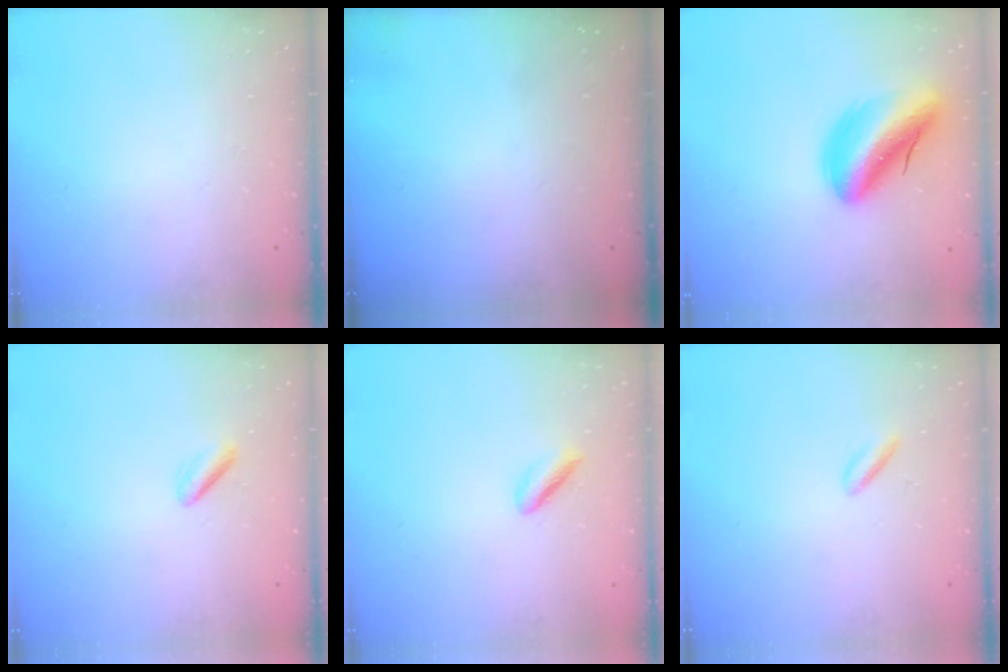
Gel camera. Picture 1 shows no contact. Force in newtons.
{"total": 0.0}
{"total": 14.0, "press": 13.3, "slide": 4.1}
{"total": 1.1, "press": 0.7, "slide": 0.8}
{"total": 2.3, "press": 2.1, "slide": 1.0}
{"total": 1.8, "press": 1.6, "slide": 0.8}